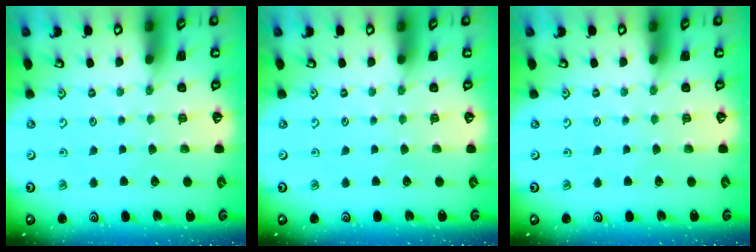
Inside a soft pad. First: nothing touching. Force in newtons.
{"total": 0.0}
{"total": 0.0}